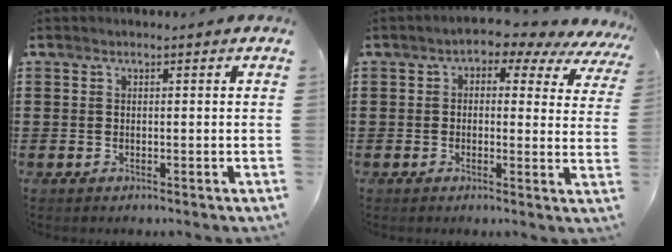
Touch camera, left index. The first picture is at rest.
{"total": 2.3, "force": [1.1, 1.4, 1.4], "torque": [-0.031, -0.014, 0.007]}